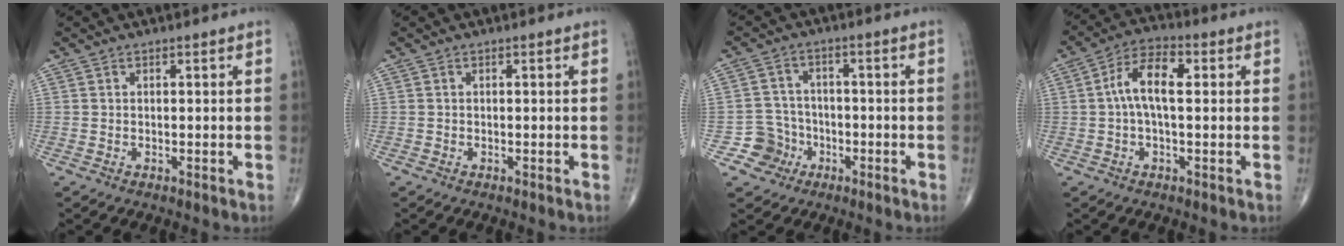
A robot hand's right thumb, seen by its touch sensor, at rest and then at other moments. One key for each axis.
{"total": 0.0}
{"total": 5.7, "fx": -2.6, "fy": 5.0, "fz": 0.0, "tx": 0.038, "ty": 0.019, "tz": -0.049}
{"total": 8.3, "fx": 1.0, "fy": 3.8, "fz": 7.4, "tx": -0.140, "ty": 0.027, "tz": 0.010}